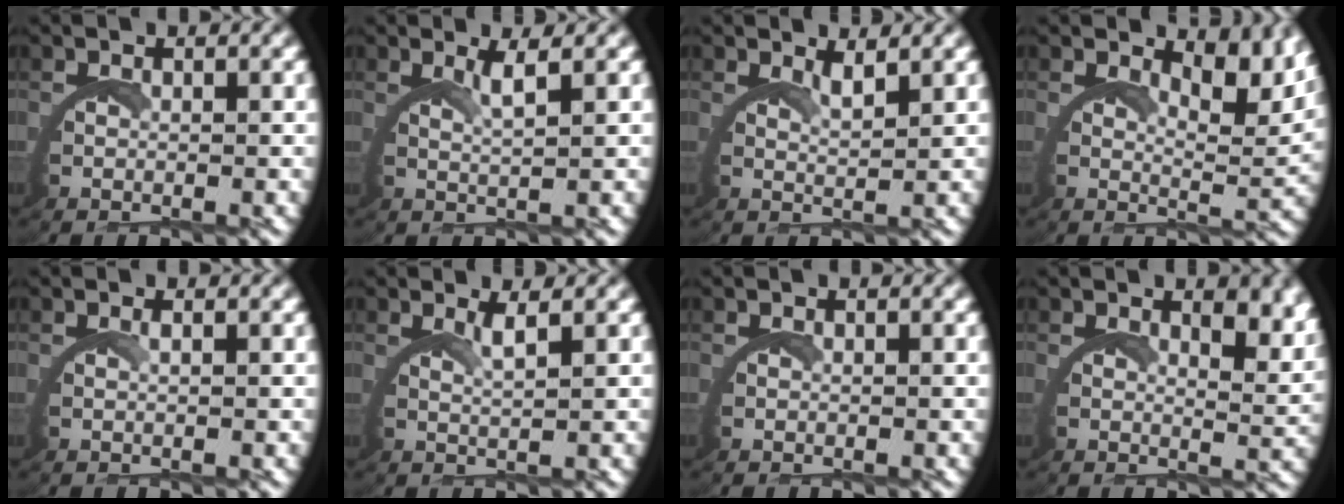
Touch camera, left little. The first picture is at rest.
{"total": 2.4, "force": [1.8, -0.8, 1.4], "torque": [-0.031, -0.003, 0.034]}
{"total": 2.4, "force": [2.1, -0.8, 0.8], "torque": [-0.018, -0.007, 0.037]}
{"total": 5.4, "force": [4.3, 0.6, 3.1], "torque": [-0.046, -0.009, 0.064]}
{"total": 0.7, "force": [0.2, 0.1, 0.6], "torque": [-0.015, 0.002, 0.005]}
{"total": 2.2, "force": [1.7, -0.9, 1.1], "torque": [-0.024, -0.003, 0.031]}
{"total": 0.0}
{"total": 4.1, "force": [3.0, 0.7, 2.7], "torque": [-0.044, -0.011, 0.043]}